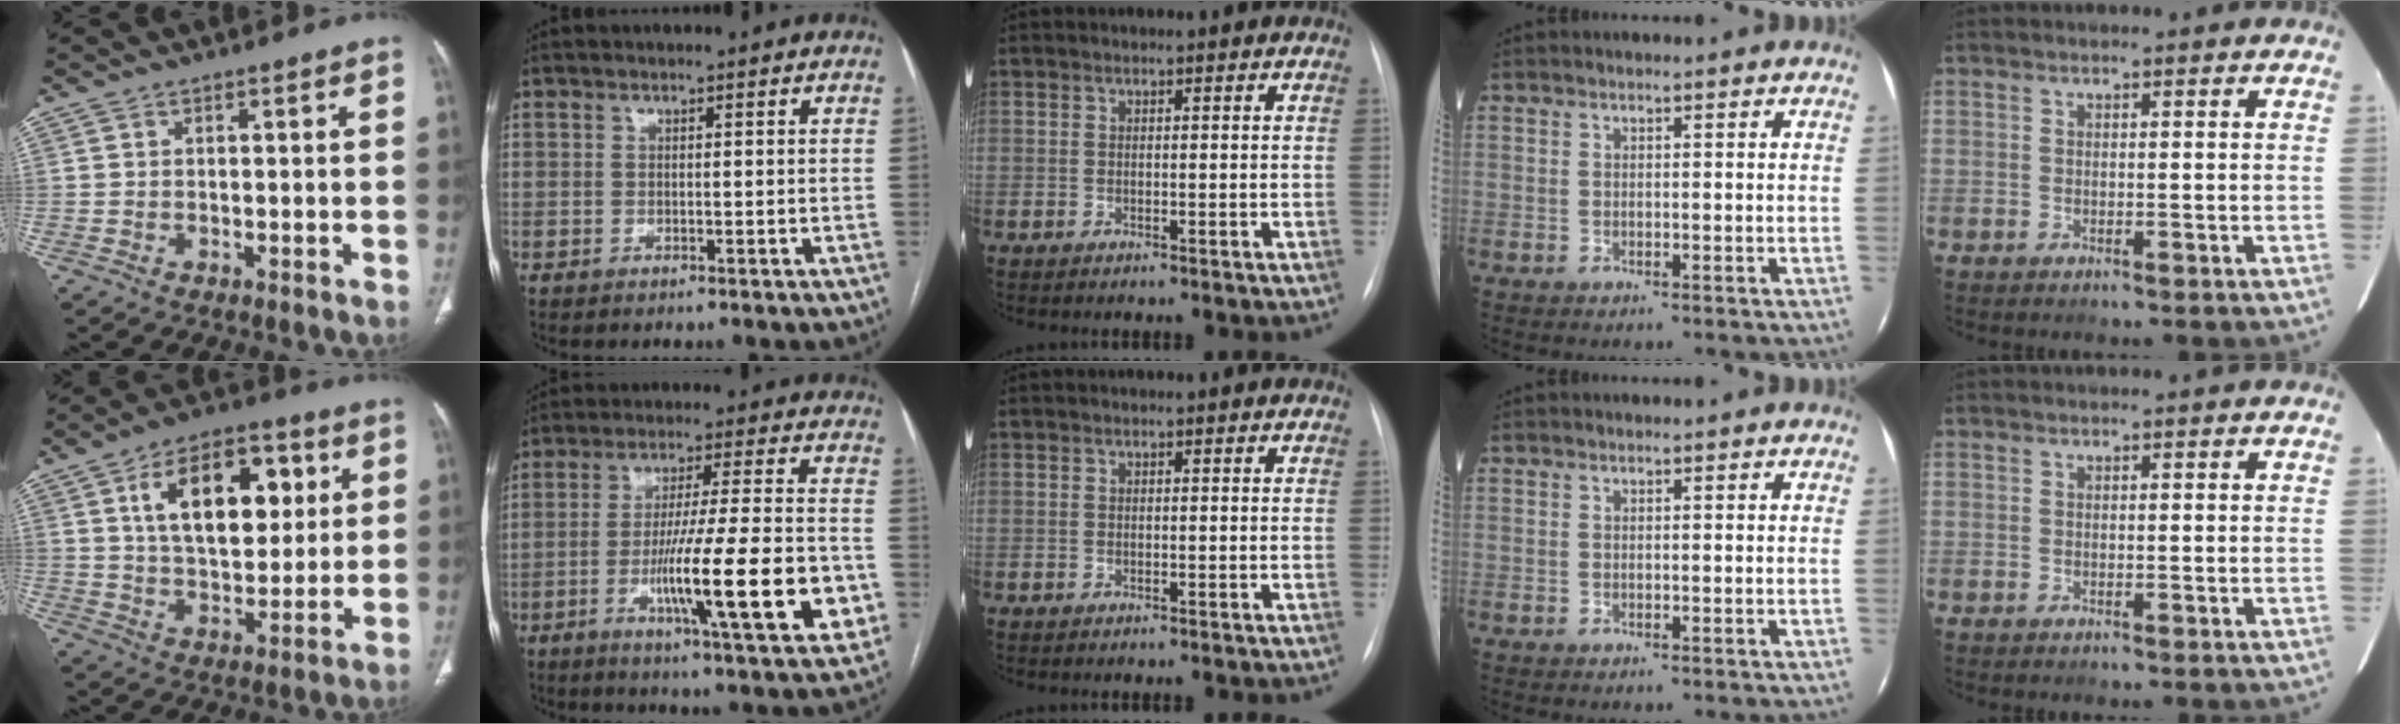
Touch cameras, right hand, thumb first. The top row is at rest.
{"thumb": {"total": 18.1, "force": [5.3, 10.2, 14.0], "torque": [-0.183, -0.004, 0.089]}, "index": {"total": 19.4, "force": [-5.7, 1.5, 18.5], "torque": [-0.264, -0.010, -0.084]}}